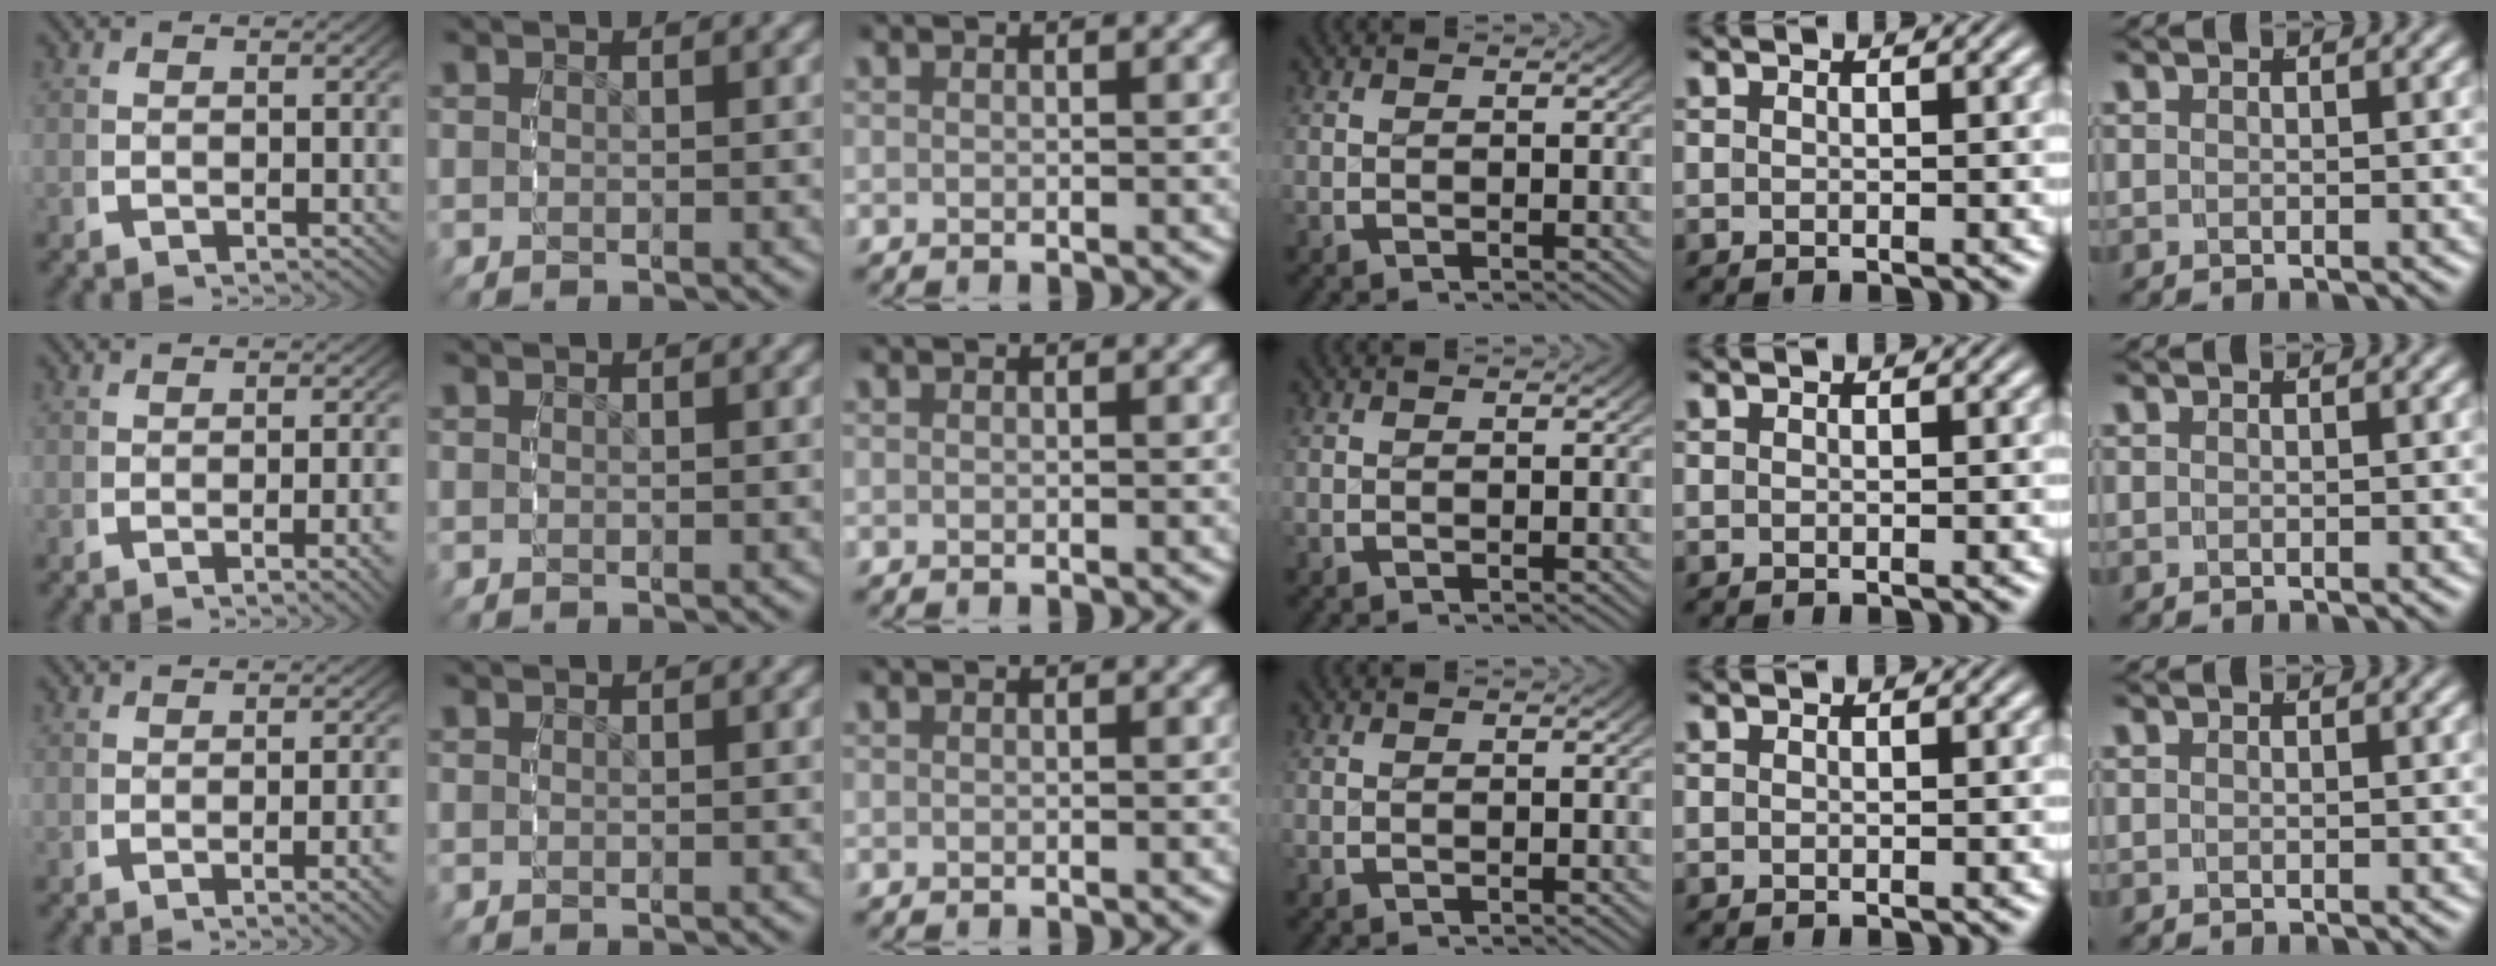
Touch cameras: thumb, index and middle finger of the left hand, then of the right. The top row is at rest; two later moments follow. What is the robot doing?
{"motion": "grasp_and_lifting", "object": "dispenser bottle"}